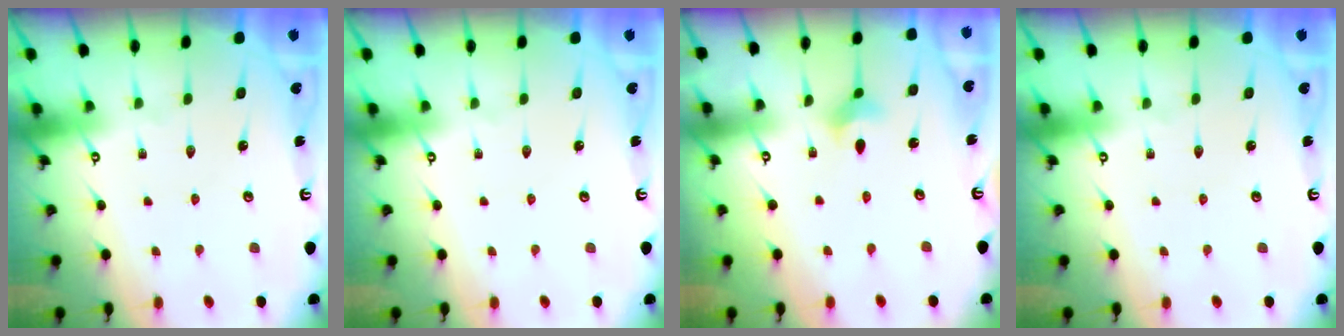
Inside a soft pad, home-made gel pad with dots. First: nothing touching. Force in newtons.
{"total": 0.0}
{"total": 2.9, "press": 2.8, "slide": 0.6}
{"total": 0.0}